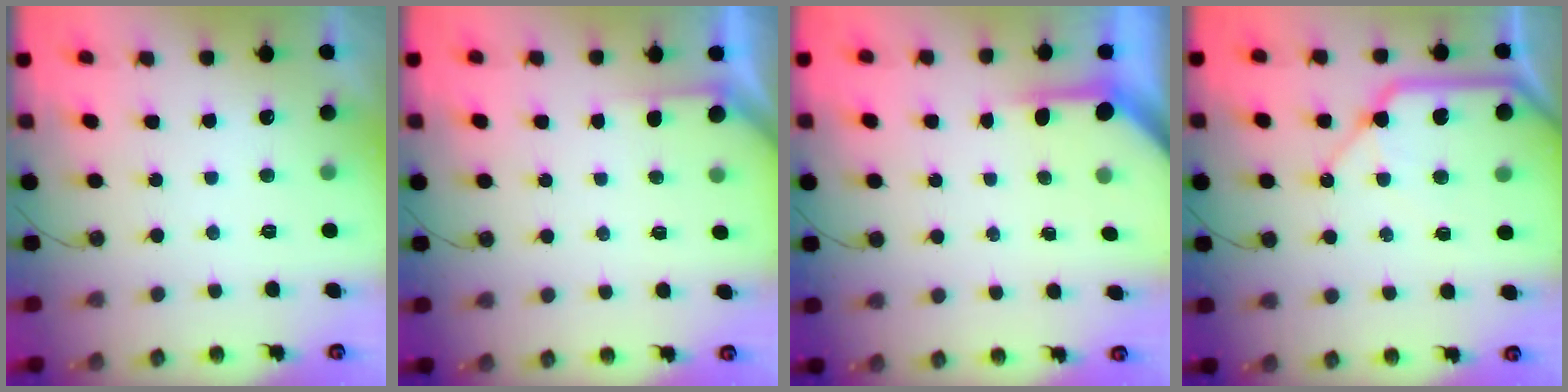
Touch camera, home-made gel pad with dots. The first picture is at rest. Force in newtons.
{"total": 1.7, "press": 1.6, "slide": 0.2}
{"total": 3.9, "press": 3.9, "slide": 0.3}
{"total": 14.3, "press": 14.2, "slide": 1.7}